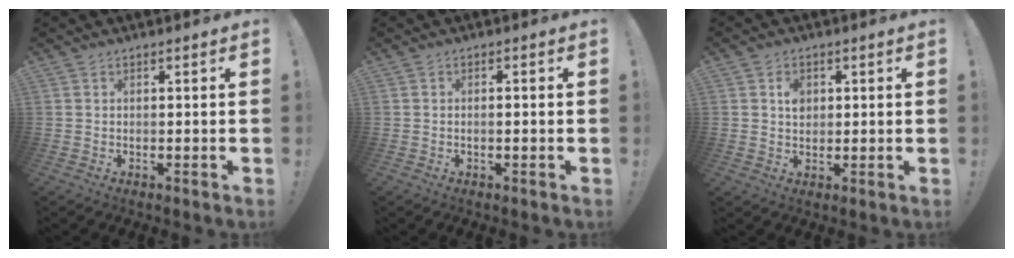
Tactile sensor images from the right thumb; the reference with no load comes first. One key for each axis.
{"total": 1.1, "fx": -0.6, "fy": -0.1, "fz": 0.9, "tx": -0.009, "ty": -0.002, "tz": -0.013}
{"total": 3.9, "fx": 1.0, "fy": 3.1, "fz": 2.0, "tx": -0.011, "ty": -0.006, "tz": 0.014}